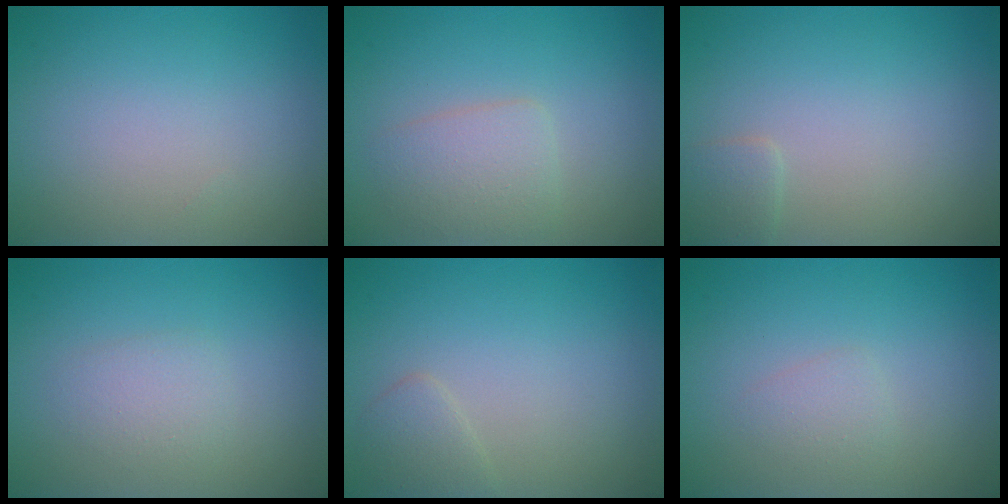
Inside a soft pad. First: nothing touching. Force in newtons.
{"total": 2.5, "press": 2.5, "slide": 0.0}
{"total": 1.1, "press": 1.1, "slide": 0.1}
{"total": 1.6, "press": 1.6, "slide": 0.1}
{"total": 1.4, "press": 1.4, "slide": 0.1}
{"total": 1.1, "press": 1.1, "slide": 0.1}